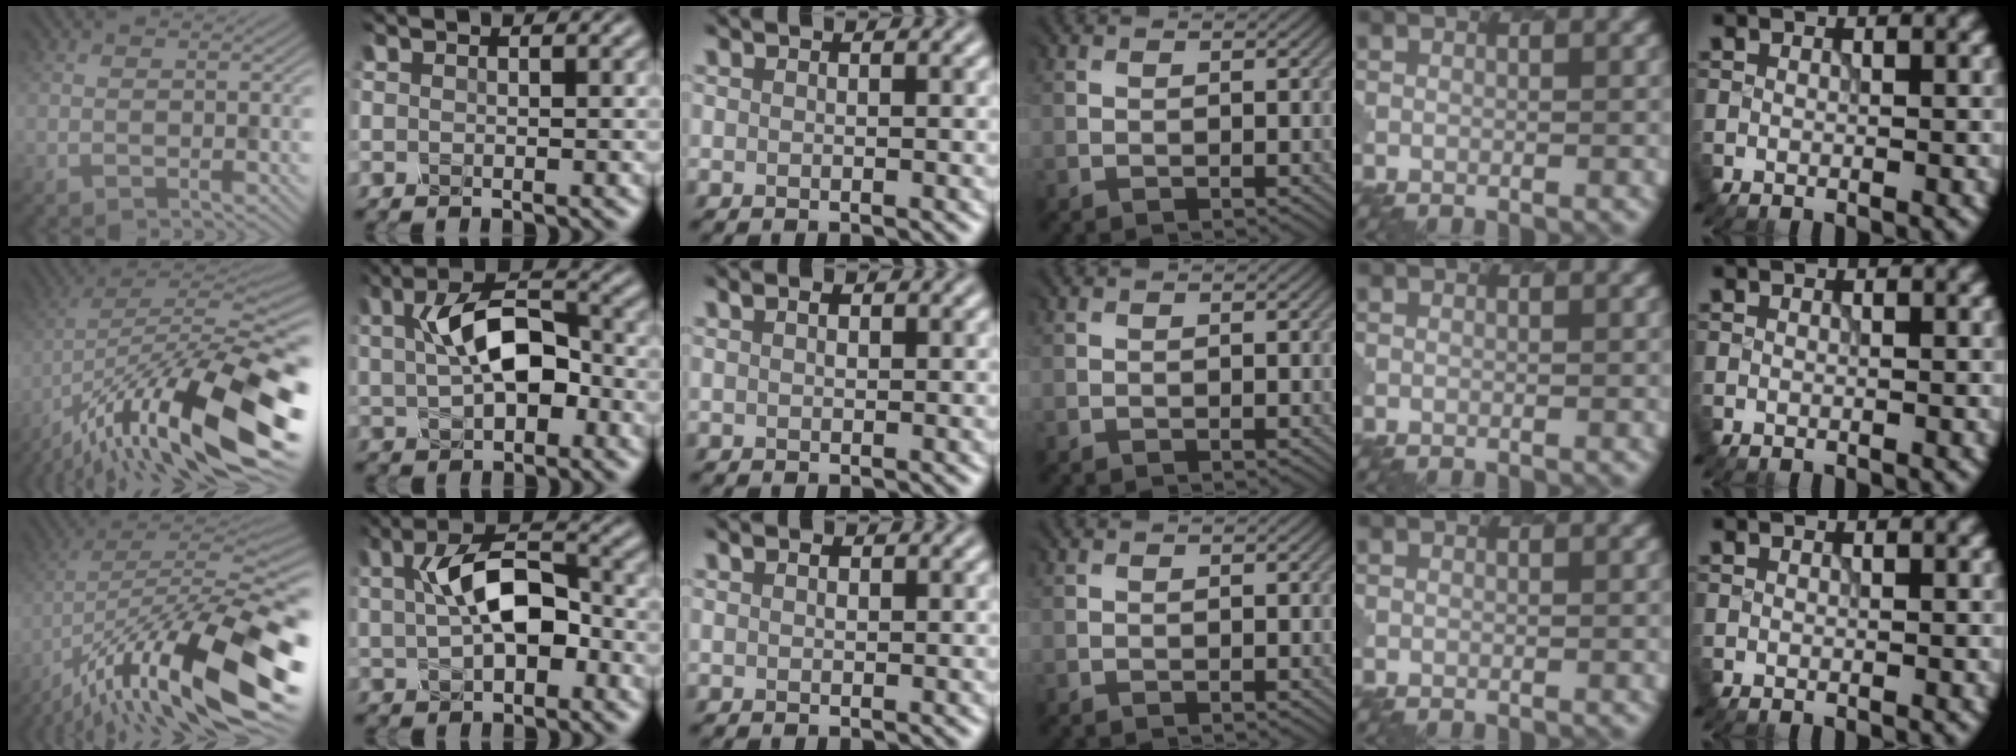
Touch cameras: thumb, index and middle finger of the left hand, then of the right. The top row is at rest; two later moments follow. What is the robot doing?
{"motion": "disassemble", "object": "battery cover"}